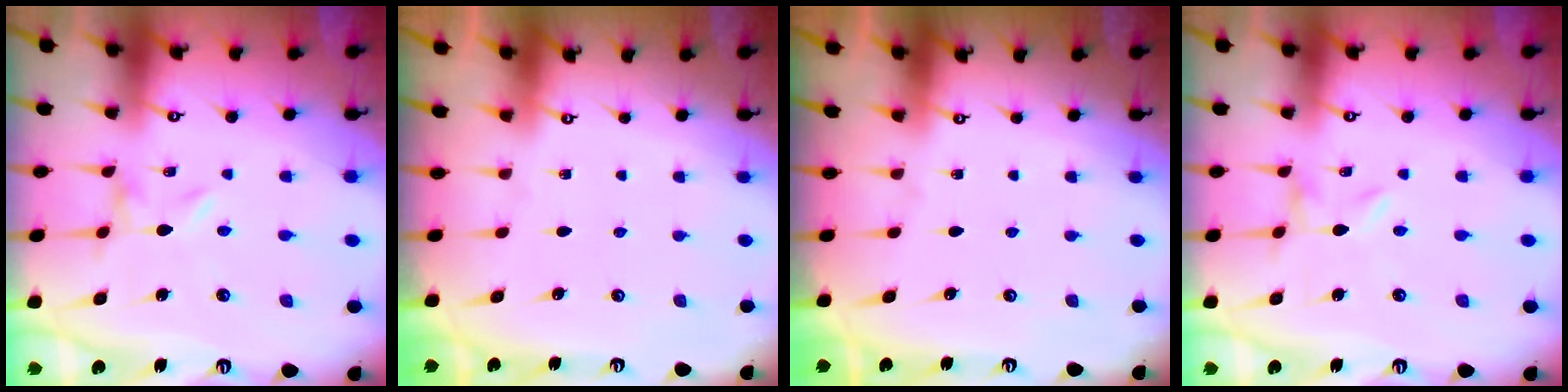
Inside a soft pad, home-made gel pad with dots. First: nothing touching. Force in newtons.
{"total": 0.0}
{"total": 0.0}
{"total": 0.0}